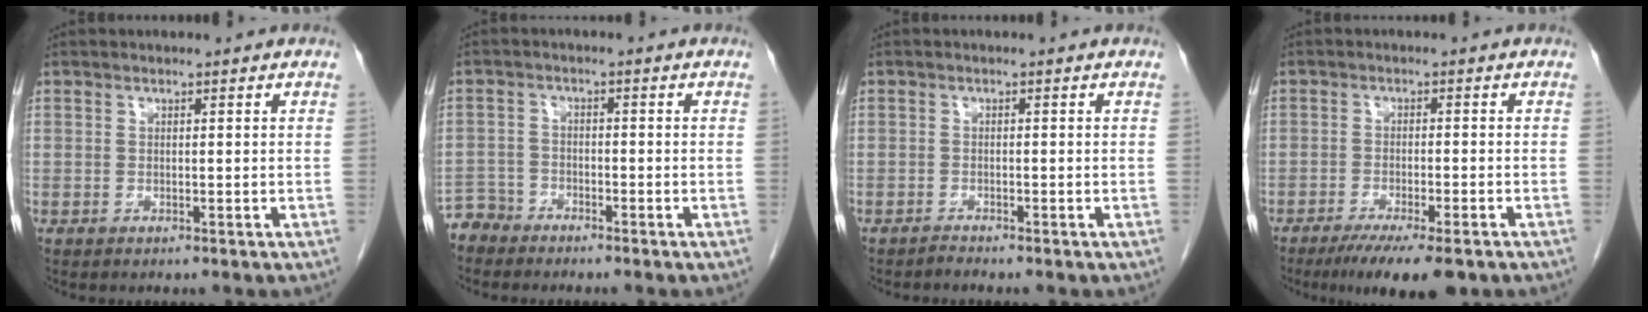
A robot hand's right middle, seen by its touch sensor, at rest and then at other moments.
{"total": 3.4, "force": [-3.2, 1.1, -0.7], "torque": [0.014, -0.003, -0.064]}
{"total": 0.8, "force": [-0.7, -0.1, 0.0], "torque": [-0.002, -0.003, -0.014]}
{"total": 9.5, "force": [-6.9, 1.4, 6.4], "torque": [-0.089, -0.017, -0.103]}